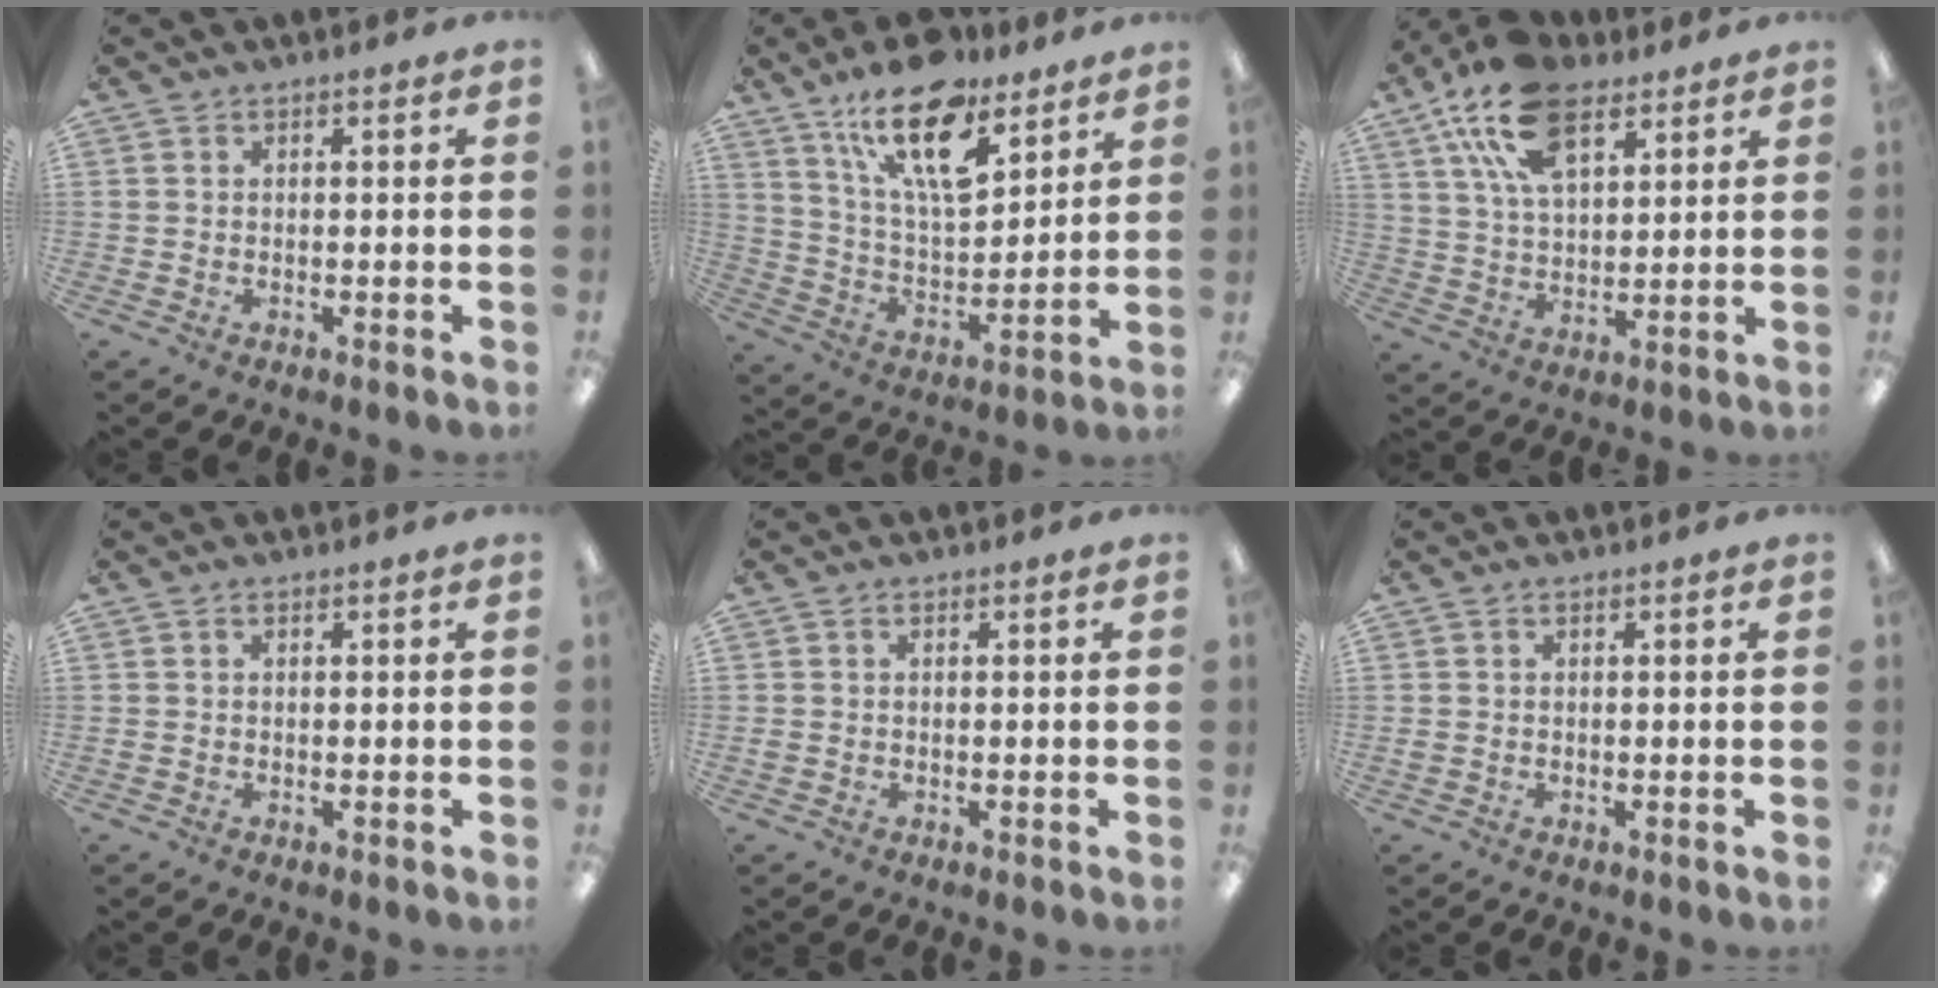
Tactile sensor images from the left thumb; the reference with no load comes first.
{"total": 19.4, "force": [12.8, 8.0, 12.2], "torque": [-0.204, -0.065, 0.220]}
{"total": 17.6, "force": [9.8, 9.2, 11.4], "torque": [-0.213, -0.022, 0.176]}
{"total": 0.7, "force": [0.1, 0.5, 0.6], "torque": [-0.012, 0.004, 0.001]}
{"total": 0.9, "force": [0.0, 0.6, 0.6], "torque": [-0.013, 0.004, -0.001]}
{"total": 0.9, "force": [0.1, 0.7, 0.6], "torque": [-0.013, 0.005, 0.001]}